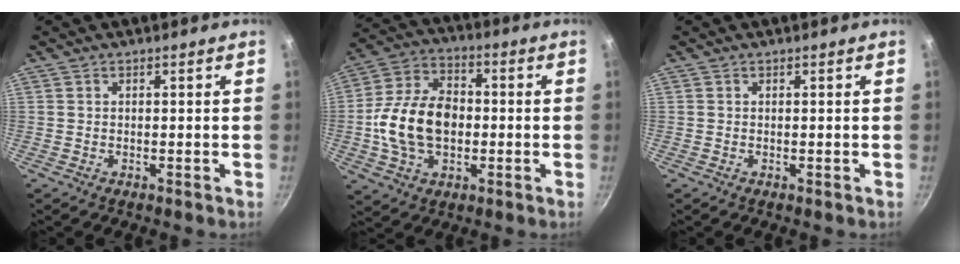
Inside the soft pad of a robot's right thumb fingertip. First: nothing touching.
{"total": 15.8, "force": [-1.3, 10.9, 11.5], "torque": [-0.186, 0.027, -0.033]}
{"total": 0.0}